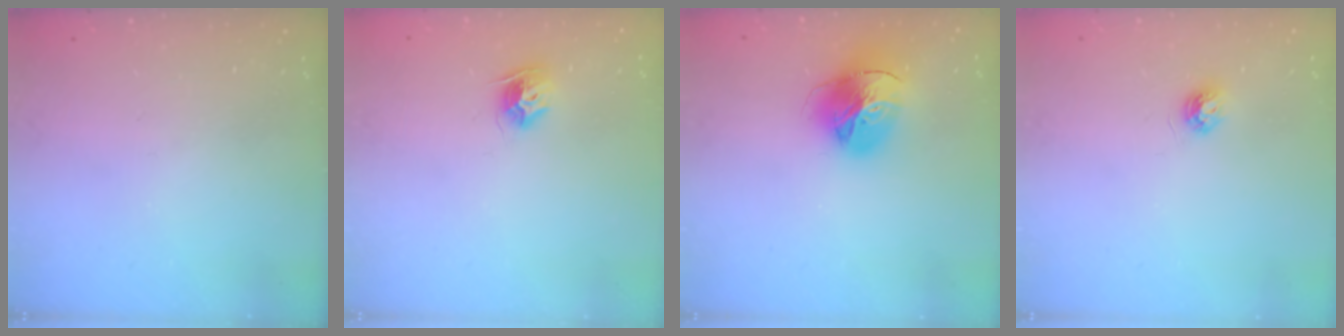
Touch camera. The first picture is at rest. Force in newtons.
{"total": 8.7, "press": 8.6, "slide": 0.4}
{"total": 17.1, "press": 17.0, "slide": 1.9}
{"total": 4.5, "press": 4.5, "slide": 0.7}